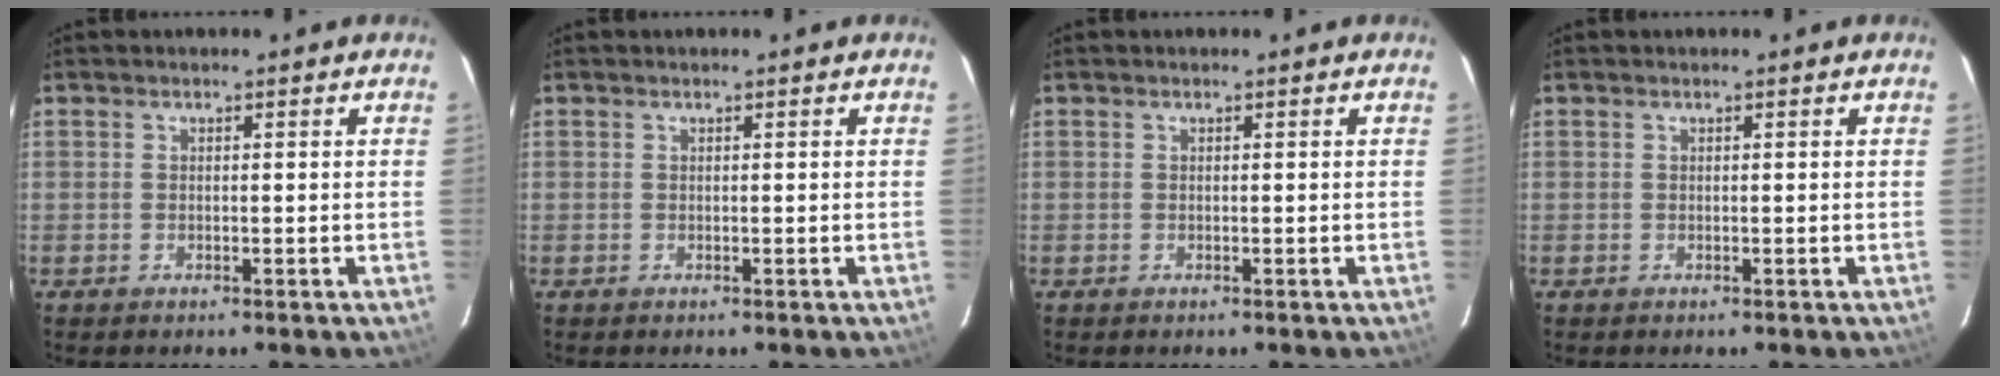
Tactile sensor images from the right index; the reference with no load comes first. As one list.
[{"total": 0.0}, {"total": 0.0}, {"total": 0.0}]